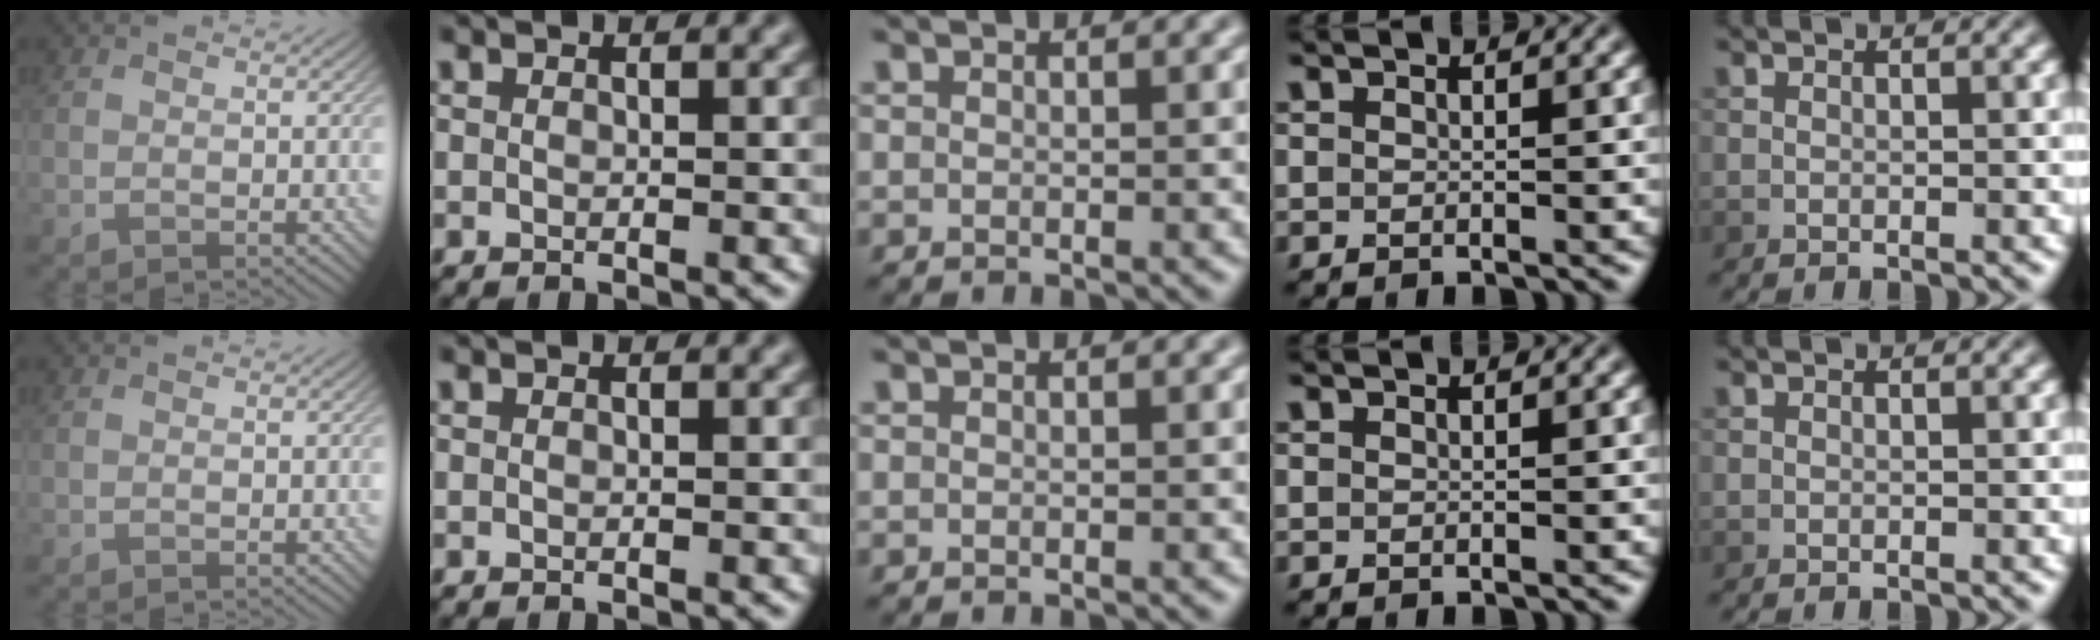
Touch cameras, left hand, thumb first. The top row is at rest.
{}